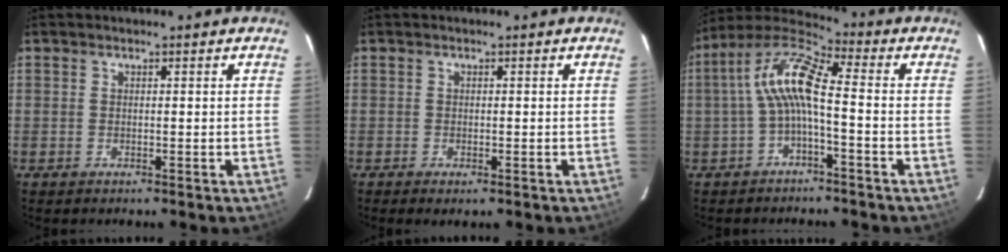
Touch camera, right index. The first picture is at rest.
{"total": 1.2, "force": [-0.8, 0.5, 0.8], "torque": [-0.015, -0.004, -0.012]}
{"total": 9.4, "force": [-1.2, 2.2, 9.0], "torque": [-0.192, 0.023, -0.028]}